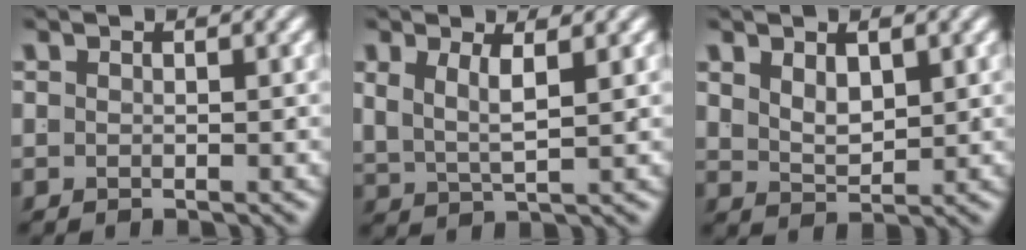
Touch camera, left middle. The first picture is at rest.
{"total": 2.7, "force": [1.0, 1.1, 2.3], "torque": [-0.046, -0.014, 0.028]}
{"total": 2.2, "force": [1.2, 0.8, 1.7], "torque": [-0.024, -0.013, 0.031]}